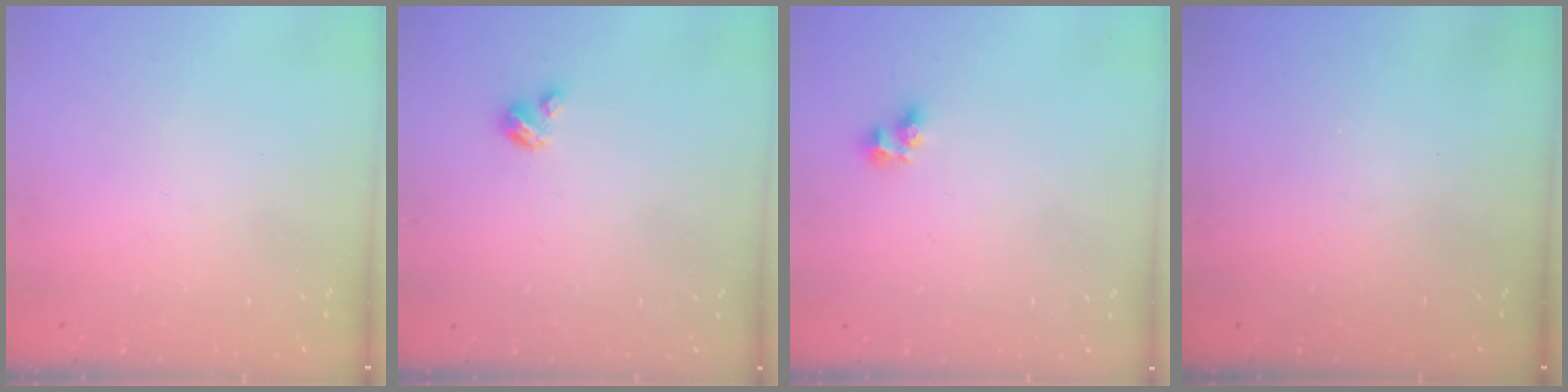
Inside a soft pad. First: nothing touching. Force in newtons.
{"total": 2.9, "press": 2.9, "slide": 0.3}
{"total": 5.0, "press": 5.0, "slide": 0.4}
{"total": 0.0}